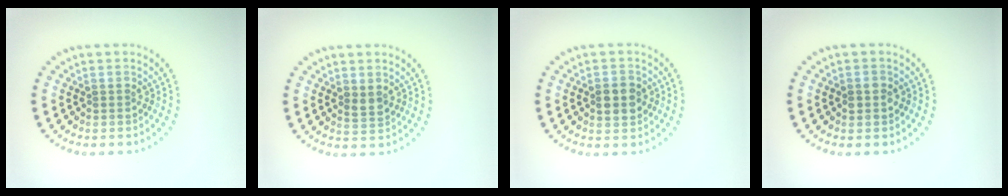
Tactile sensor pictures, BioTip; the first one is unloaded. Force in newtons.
{"total": 1.2, "press": 1.1, "slide": 0.4}
{"total": 2.6, "press": 2.6, "slide": 0.1}
{"total": 1.7, "press": 1.7, "slide": 0.1}